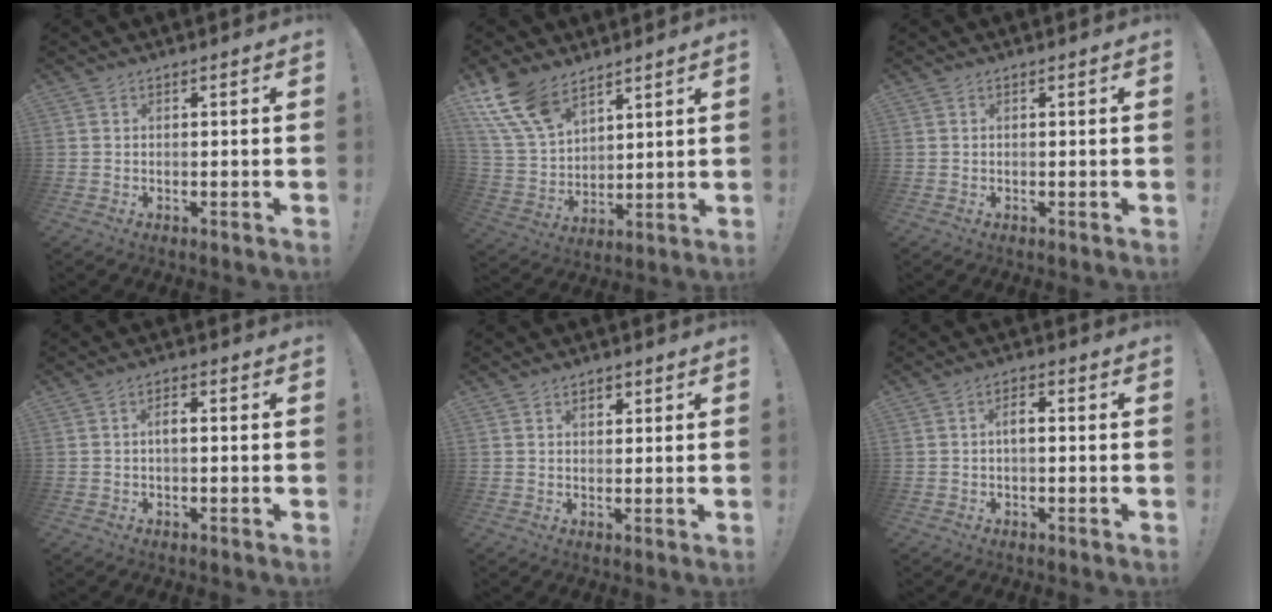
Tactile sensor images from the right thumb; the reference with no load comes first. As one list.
[{"total": 14.9, "force": [10.0, 8.3, 7.3], "torque": [-0.171, -0.055, 0.193]}, {"total": 0.0}, {"total": 2.7, "force": [-0.4, 0.9, 2.5], "torque": [-0.051, 0.010, -0.008]}, {"total": 2.4, "force": [1.2, 1.8, 1.2], "torque": [-0.011, -0.004, 0.017]}, {"total": 3.2, "force": [-0.4, 1.1, 3.0], "torque": [-0.061, 0.012, -0.008]}]